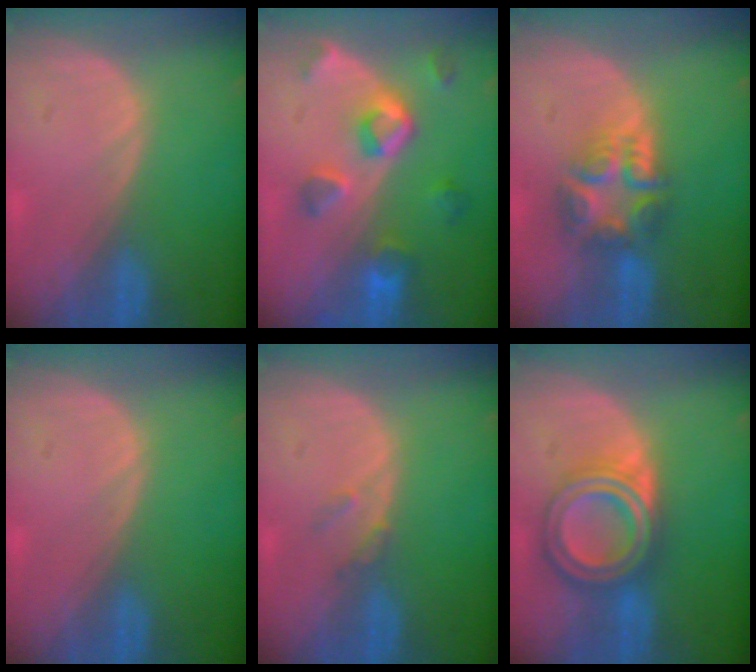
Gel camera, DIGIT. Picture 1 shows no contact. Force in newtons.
{"total": 7.8, "press": 7.0, "slide": 3.4}
{"total": 7.9, "press": 6.7, "slide": 4.1}
{"total": 0.0}
{"total": 1.6, "press": 1.6, "slide": 0.2}
{"total": 8.0, "press": 8.0, "slide": 0.5}